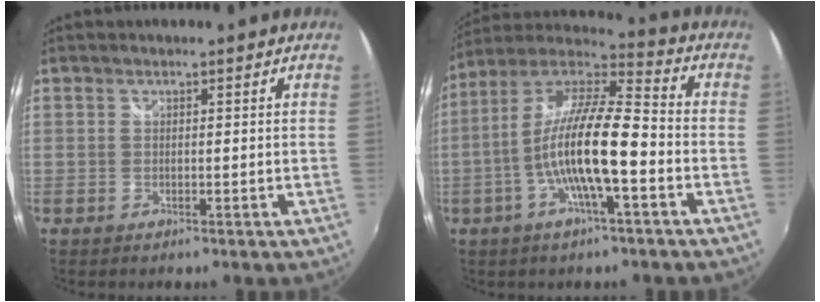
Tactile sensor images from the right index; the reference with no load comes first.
{"total": 15.3, "force": [-4.2, 2.5, 14.5], "torque": [-0.267, 0.001, -0.081]}